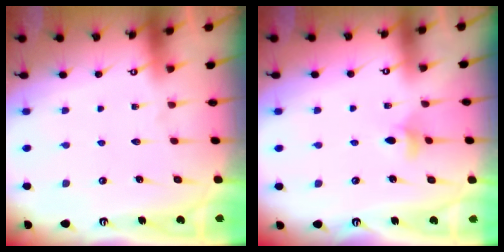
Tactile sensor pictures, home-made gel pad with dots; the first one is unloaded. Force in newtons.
{"total": 5.3, "press": 5.2, "slide": 0.9}